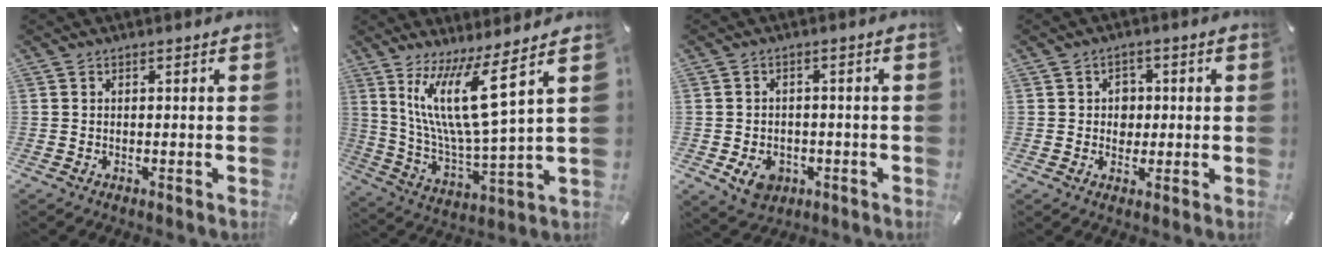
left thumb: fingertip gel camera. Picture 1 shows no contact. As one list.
[{"total": 15.6, "force": [8.2, 2.2, 13.1], "torque": [-0.287, -0.042, 0.129]}, {"total": 6.3, "force": [-2.3, 5.0, 3.1], "torque": [-0.052, 0.005, -0.044]}, {"total": 4.1, "force": [0.0, 3.9, 1.5], "torque": [-0.011, -0.001, -0.007]}]